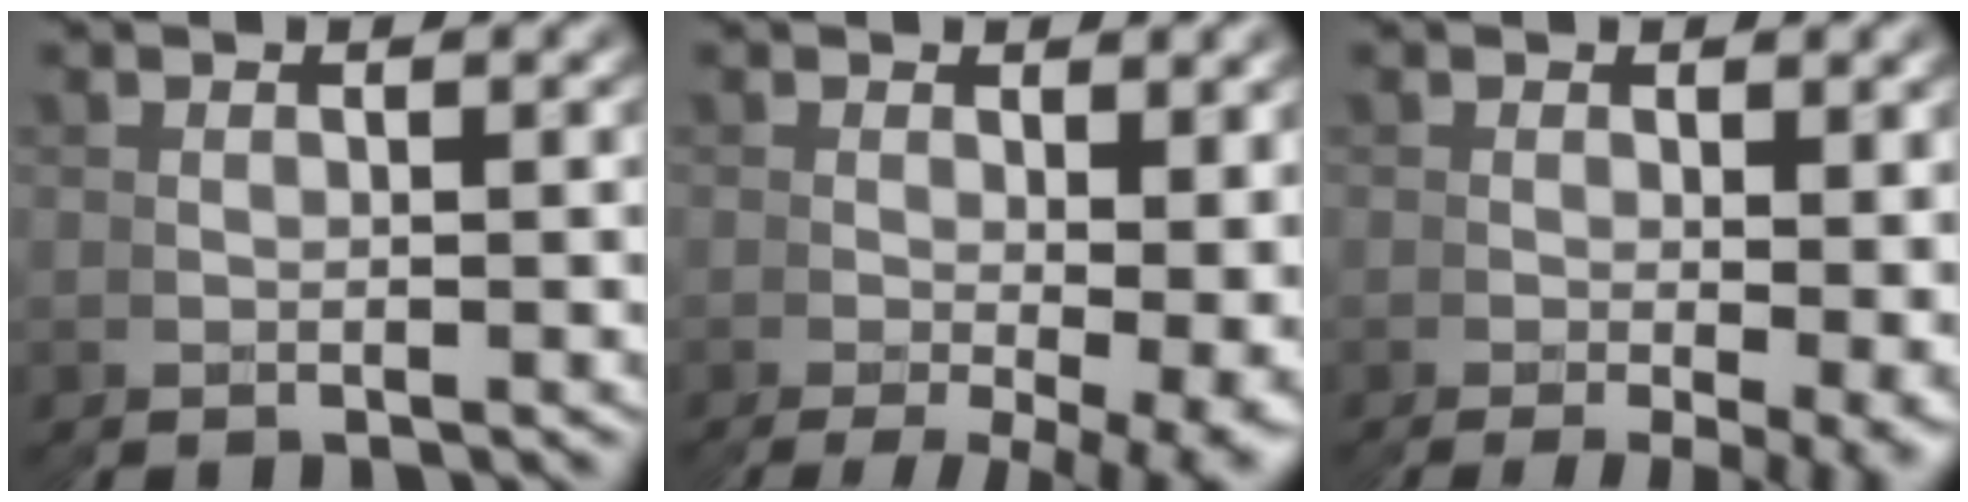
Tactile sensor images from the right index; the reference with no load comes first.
{"total": 7.5, "force": [-3.3, 1.8, 6.5], "torque": [-0.084, -0.026, -0.031]}
{"total": 4.3, "force": [-1.7, 0.2, 3.9], "torque": [-0.046, -0.015, -0.017]}